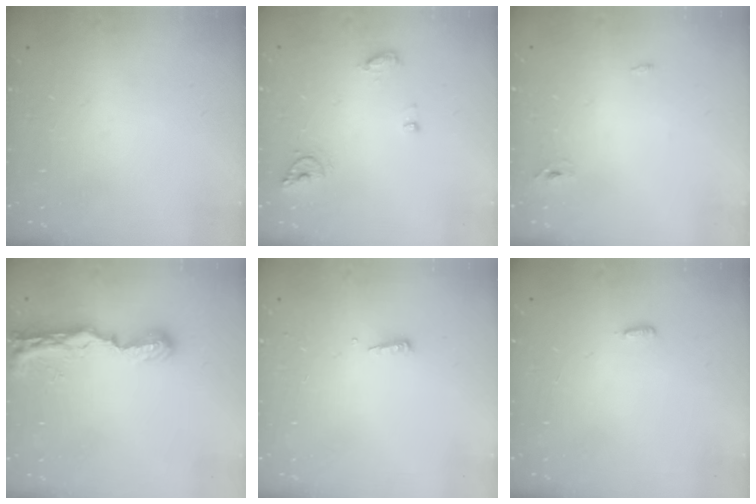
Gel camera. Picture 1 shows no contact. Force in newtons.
{"total": 7.4, "press": 7.3, "slide": 0.9}
{"total": 2.3, "press": 2.1, "slide": 1.0}
{"total": 8.3, "press": 8.3, "slide": 0.6}
{"total": 3.1, "press": 3.1, "slide": 0.3}
{"total": 2.7, "press": 2.6, "slide": 0.9}